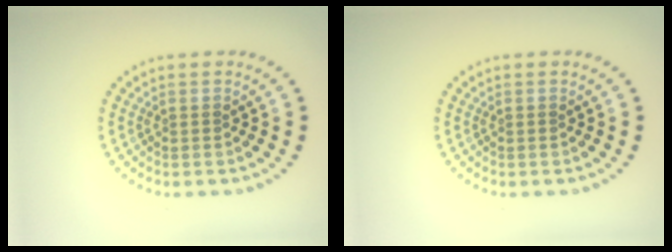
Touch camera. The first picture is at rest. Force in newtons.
{"total": 0.0}